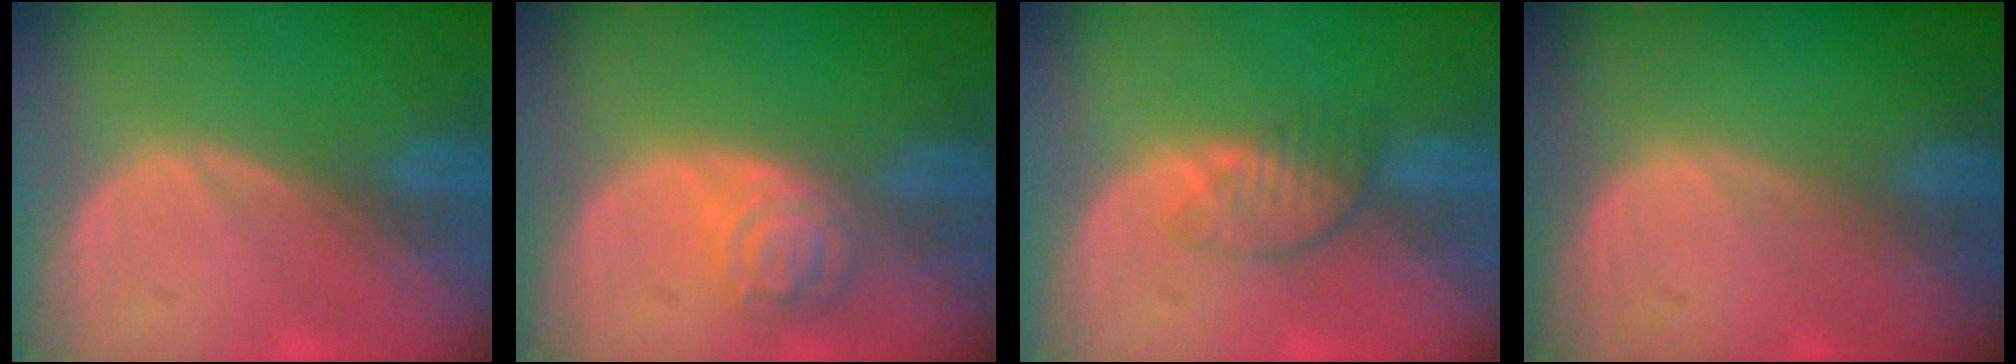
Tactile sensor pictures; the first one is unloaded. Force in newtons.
{"total": 5.3, "press": 4.7, "slide": 2.3}
{"total": 3.9, "press": 3.4, "slide": 1.8}
{"total": 0.0}